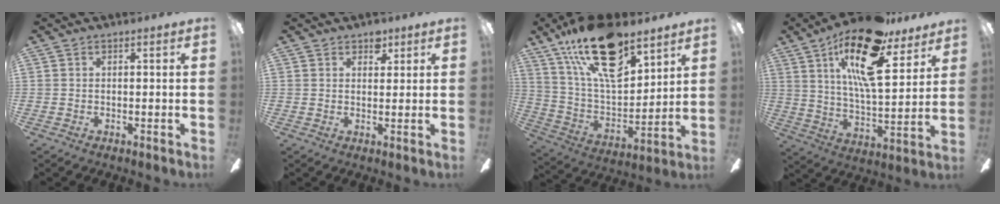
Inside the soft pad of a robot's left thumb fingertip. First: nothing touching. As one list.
[{"total": 3.5, "force": [2.4, 2.1, 1.4], "torque": [0.001, -0.010, 0.038]}, {"total": 23.2, "force": [15.3, 9.8, 14.4], "torque": [-0.271, -0.084, 0.267]}, {"total": 21.5, "force": [12.7, 7.6, 15.7], "torque": [-0.269, -0.059, 0.210]}]